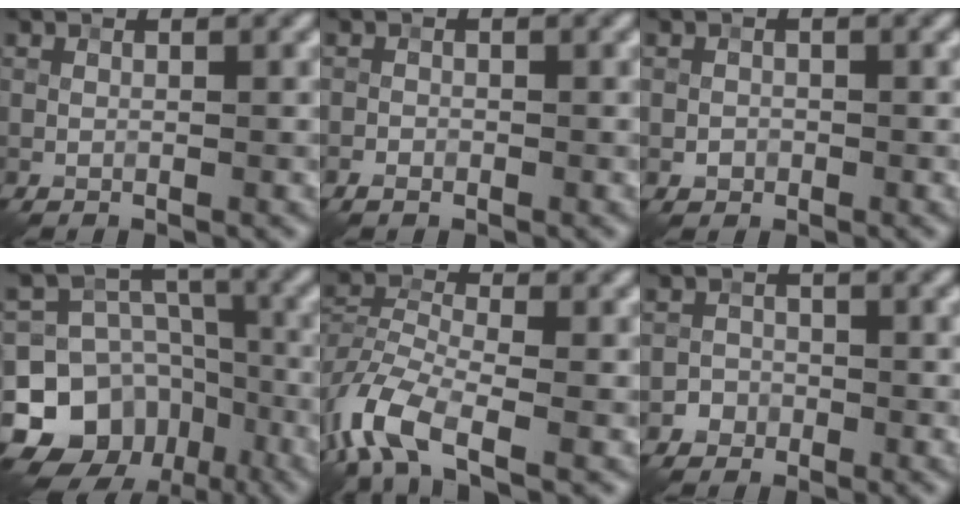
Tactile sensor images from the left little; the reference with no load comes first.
{"total": 1.0, "force": [-0.6, 0.6, 0.4], "torque": [-0.006, 0.001, -0.013]}
{"total": 0.8, "force": [-0.4, 0.7, 0.2], "torque": [0.003, 0.000, -0.008]}
{"total": 14.2, "force": [-7.8, 11.1, 4.1], "torque": [-0.086, -0.009, -0.138]}
{"total": 7.6, "force": [-4.4, 3.3, 5.2], "torque": [-0.121, -0.003, -0.100]}
{"total": 1.4, "force": [-0.8, 1.2, -0.1], "torque": [0.015, 0.008, -0.016]}